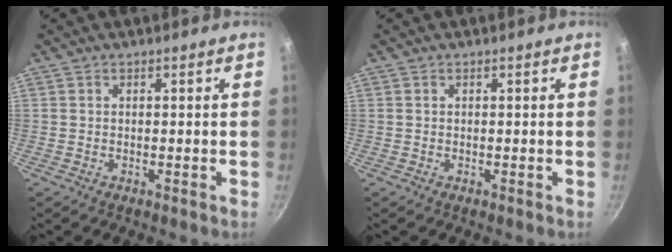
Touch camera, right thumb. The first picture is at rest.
{"total": 0.0}